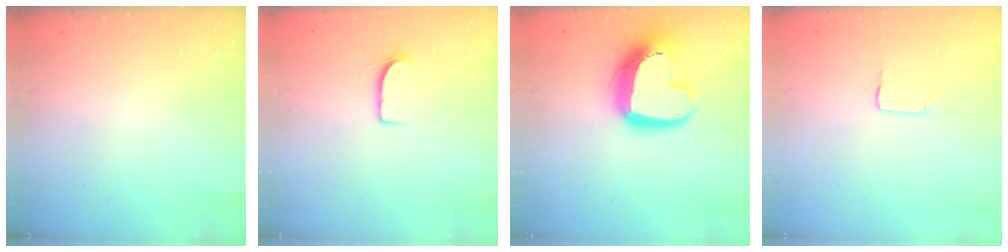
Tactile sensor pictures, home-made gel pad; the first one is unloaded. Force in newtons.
{"total": 7.0, "press": 7.0, "slide": 0.5}
{"total": 16.6, "press": 16.5, "slide": 1.6}
{"total": 2.0, "press": 2.0, "slide": 0.1}